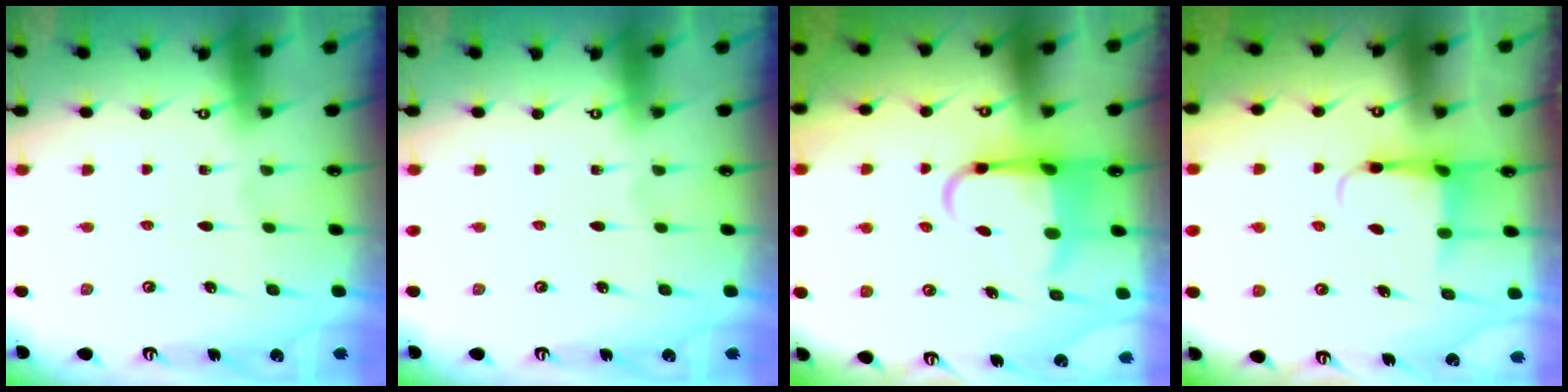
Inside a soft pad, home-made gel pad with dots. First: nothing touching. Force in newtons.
{"total": 0.0}
{"total": 6.3, "press": 6.2, "slide": 1.4}
{"total": 4.1, "press": 4.1, "slide": 0.5}